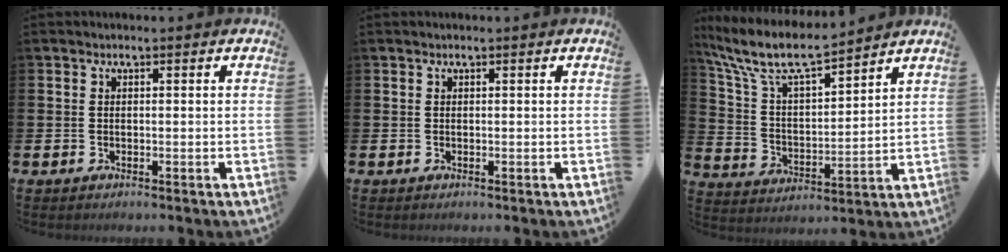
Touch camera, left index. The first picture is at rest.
{"total": 0.0}
{"total": 9.4, "force": [8.2, 1.9, 4.1], "torque": [-0.120, -0.045, 0.143]}